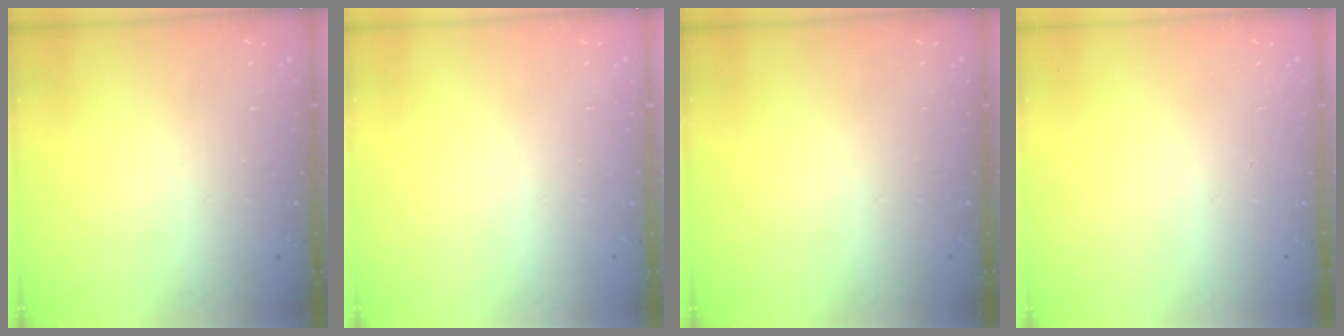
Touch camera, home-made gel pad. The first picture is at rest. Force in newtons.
{"total": 0.0}
{"total": 0.0}
{"total": 0.0}